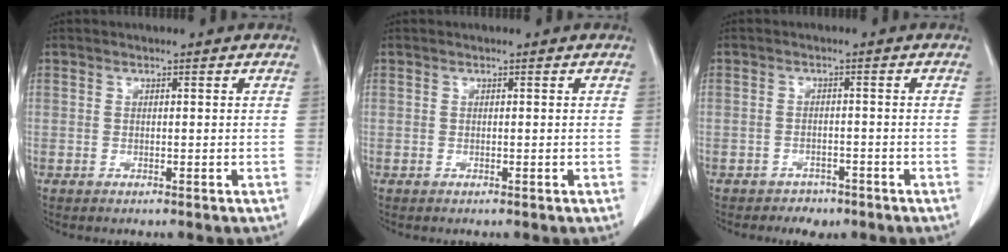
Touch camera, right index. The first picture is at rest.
{"total": 0.0}
{"total": 3.0, "force": [-2.3, 1.8, 0.8], "torque": [-0.014, 0.005, -0.028]}